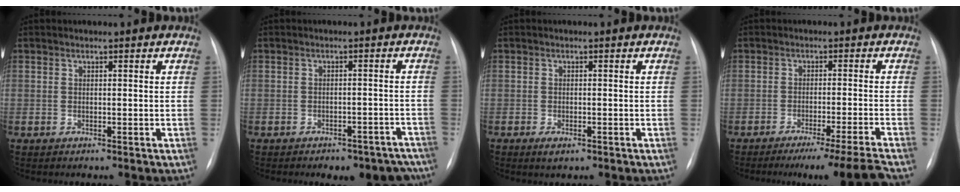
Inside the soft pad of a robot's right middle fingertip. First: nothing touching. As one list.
[{"total": 9.9, "force": [-8.6, 4.2, 2.7], "torque": [-0.009, 0.026, -0.092]}, {"total": 1.8, "force": [-1.0, 0.8, 1.2], "torque": [-0.019, 0.000, -0.010]}, {"total": 10.7, "force": [-9.2, -3.0, 4.5], "torque": [-0.036, -0.021, -0.137]}]